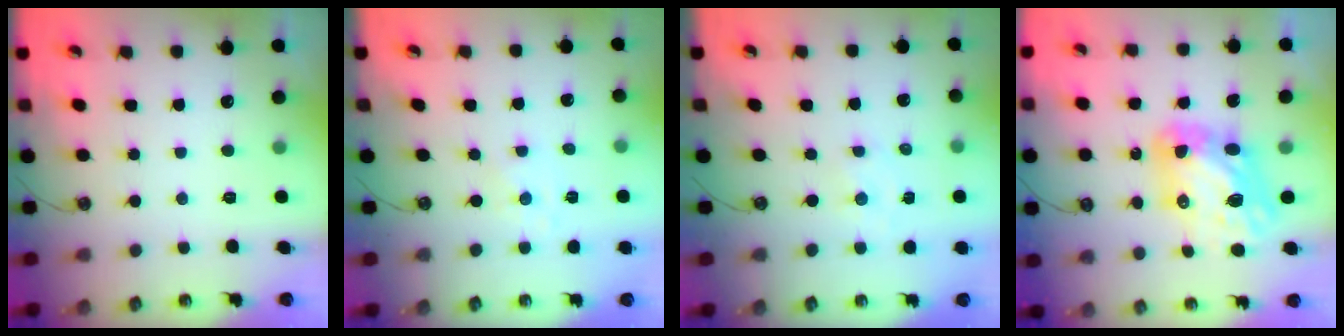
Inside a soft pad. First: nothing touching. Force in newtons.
{"total": 1.1, "press": 1.1, "slide": 0.2}
{"total": 1.8, "press": 1.7, "slide": 0.3}
{"total": 12.2, "press": 12.1, "slide": 1.6}